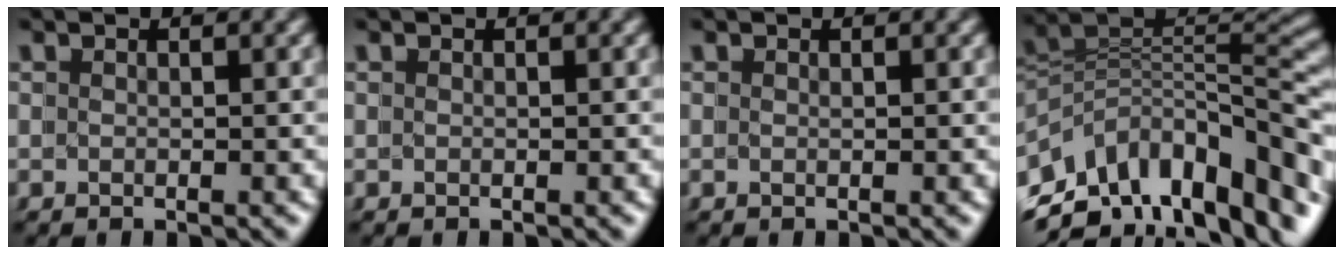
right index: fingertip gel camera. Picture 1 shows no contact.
{"total": 0.0}
{"total": 0.0}
{"total": 12.9, "force": [-4.3, 8.6, 8.6], "torque": [-0.164, -0.026, -0.064]}